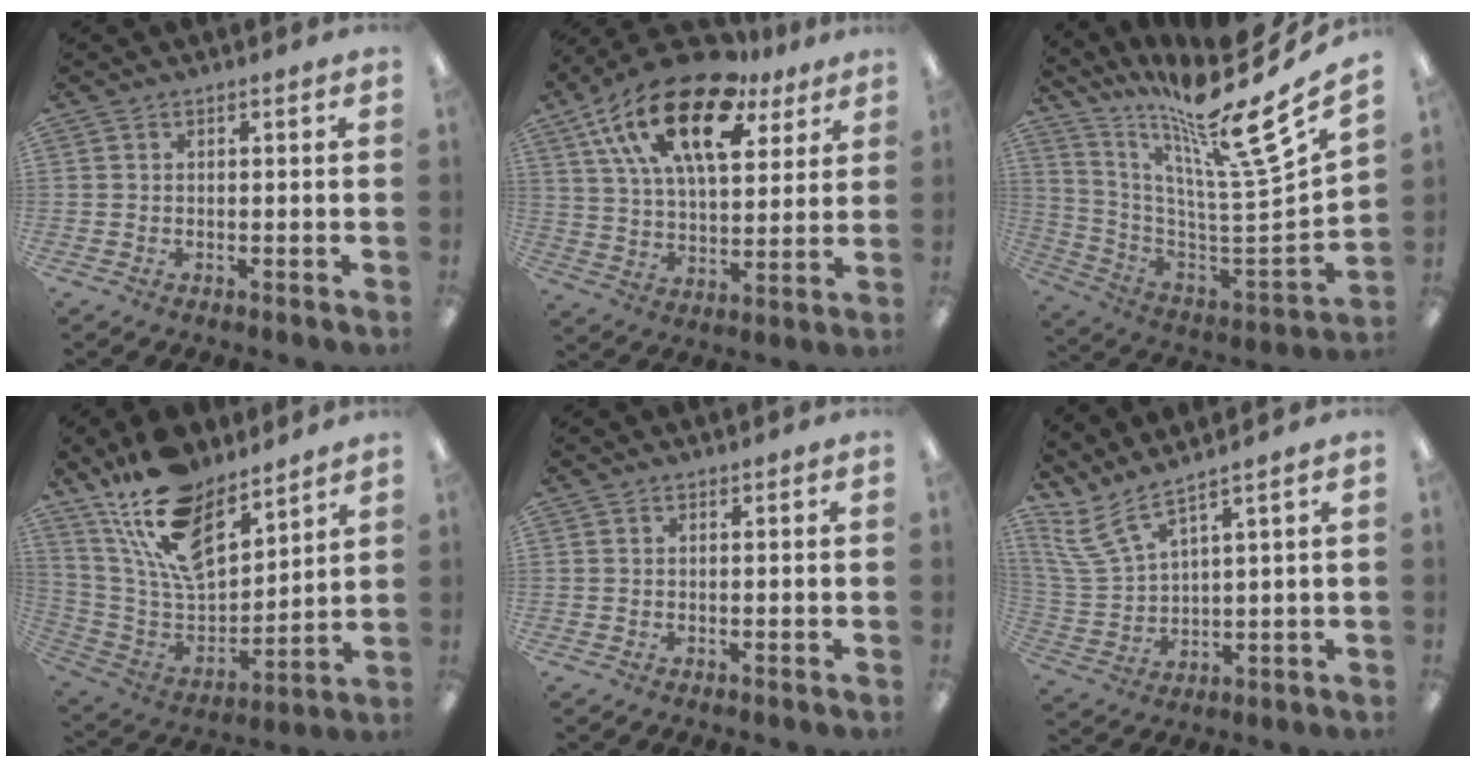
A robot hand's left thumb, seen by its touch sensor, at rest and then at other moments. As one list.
[{"total": 22.2, "force": [12.7, 10.7, 14.7], "torque": [-0.264, -0.055, 0.220]}, {"total": 19.4, "force": [15.7, 0.1, 11.4], "torque": [-0.175, -0.141, 0.237]}, {"total": 19.0, "force": [13.7, 8.6, 10.1], "torque": [-0.194, -0.077, 0.250]}, {"total": 0.0}, {"total": 9.0, "force": [7.1, 2.7, 4.9], "torque": [-0.118, -0.033, 0.134]}]